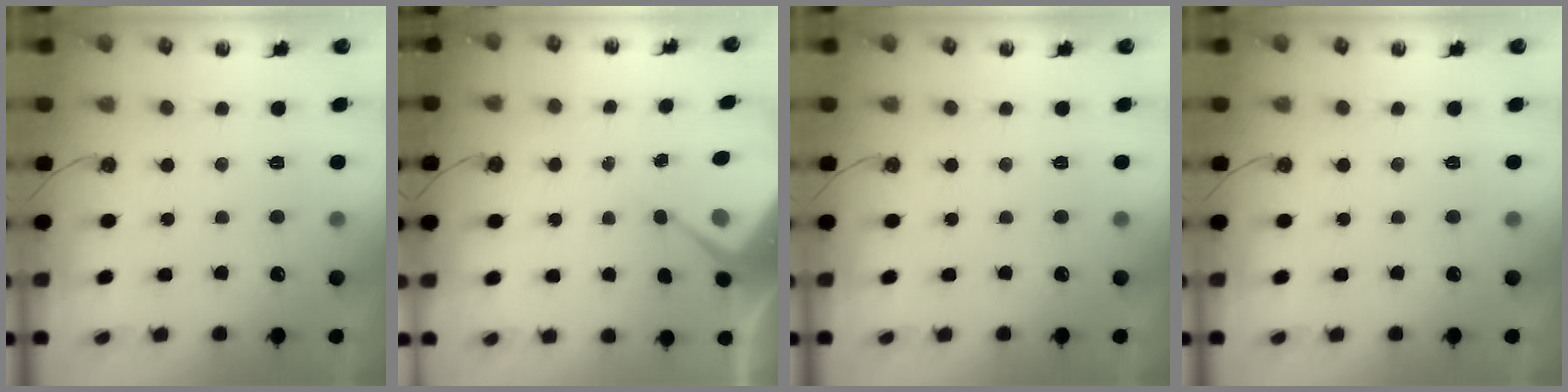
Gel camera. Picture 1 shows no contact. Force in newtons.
{"total": 6.2, "press": 6.1, "slide": 0.7}
{"total": 0.0}
{"total": 0.0}